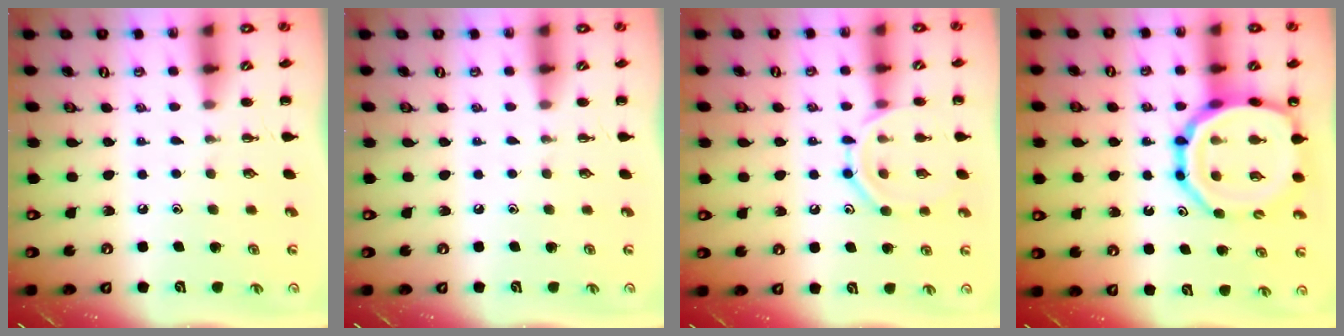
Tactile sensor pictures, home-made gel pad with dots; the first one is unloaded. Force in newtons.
{"total": 0.0}
{"total": 11.7, "press": 11.7, "slide": 1.1}
{"total": 20.5, "press": 20.2, "slide": 3.3}